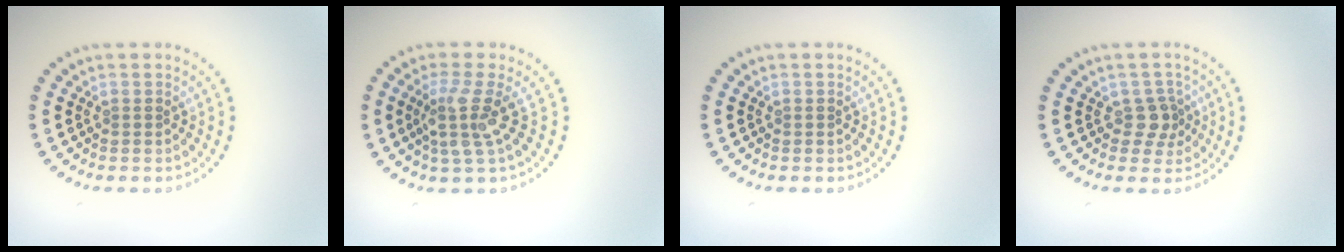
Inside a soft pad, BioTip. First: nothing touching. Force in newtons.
{"total": 3.2, "press": 2.4, "slide": 2.2}
{"total": 0.0}
{"total": 2.0, "press": 1.6, "slide": 1.2}